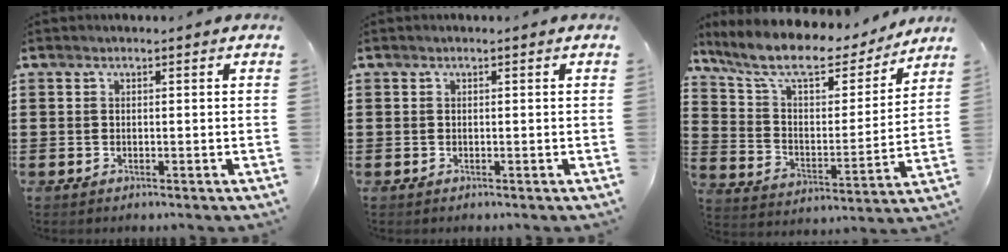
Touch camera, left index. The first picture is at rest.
{"total": 0.0}
{"total": 9.9, "force": [8.2, 2.6, 5.0], "torque": [-0.130, -0.044, 0.140]}